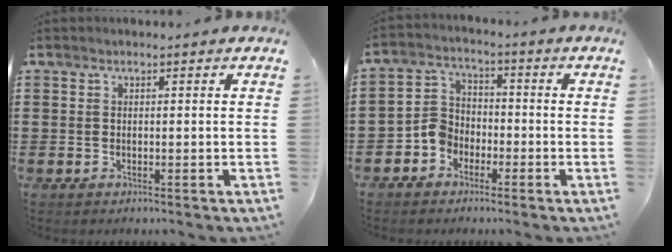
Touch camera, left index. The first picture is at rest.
{"total": 4.7, "force": [-2.9, 3.5, 1.1], "torque": [-0.052, 0.006, -0.066]}